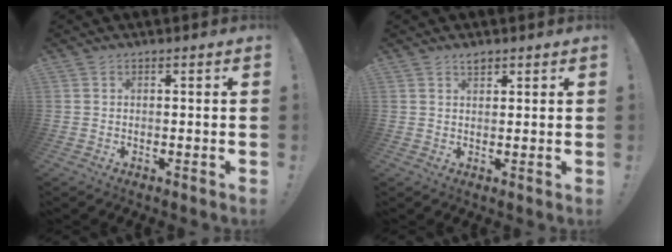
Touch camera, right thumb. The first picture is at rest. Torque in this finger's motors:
{"motor_torque": [-0.27, 0.06, -0.16, 0.18, 0.02]}